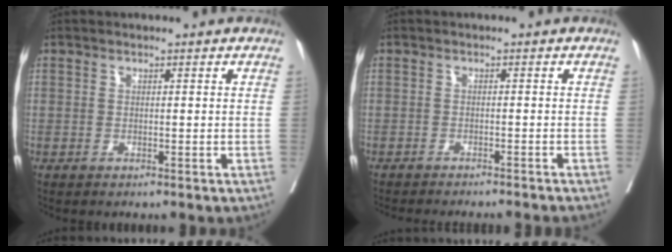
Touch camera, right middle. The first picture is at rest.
{"total": 10.1, "force": [-9.4, 0.5, 3.8], "torque": [-0.035, -0.020, -0.115]}